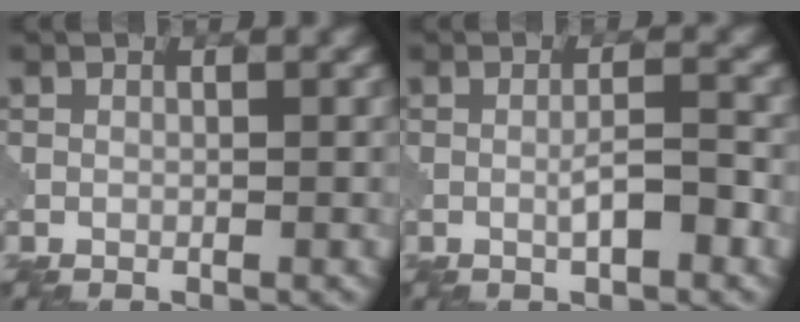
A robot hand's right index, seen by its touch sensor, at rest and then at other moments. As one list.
[{"total": 2.5, "force": [-0.7, 0.4, 2.4], "torque": [-0.040, 0.003, -0.014]}]